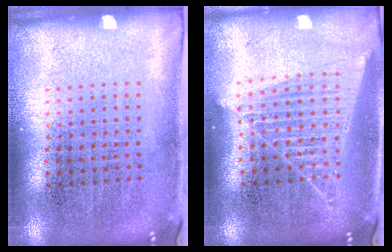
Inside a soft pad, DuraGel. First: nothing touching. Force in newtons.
{"total": 1.7, "press": 1.6, "slide": 0.7}